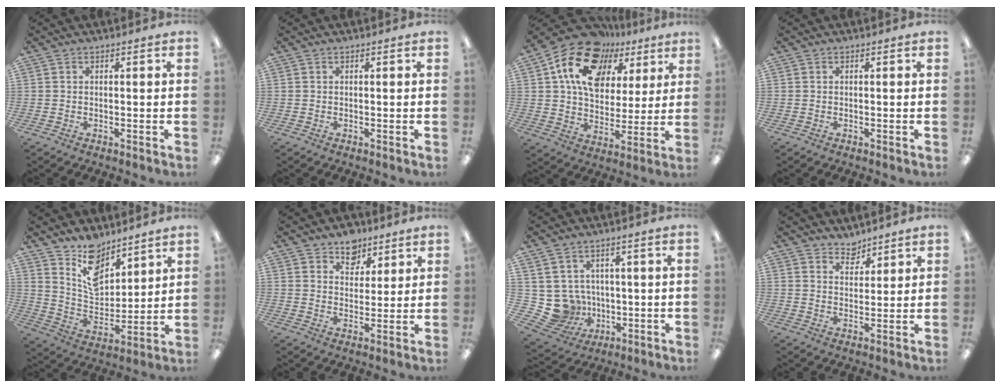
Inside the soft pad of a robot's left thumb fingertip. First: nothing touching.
{"total": 0.0}
{"total": 17.7, "force": [9.9, 12.1, 8.3], "torque": [-0.151, -0.044, 0.181]}
{"total": 0.0}
{"total": 11.7, "force": [8.8, 6.2, 4.6], "torque": [-0.074, -0.062, 0.166]}
{"total": 7.4, "force": [5.4, 4.8, 1.3], "torque": [-0.009, -0.031, 0.098]}
{"total": 8.4, "force": [0.2, 8.2, 1.9], "torque": [-0.085, -0.011, 0.015]}
{"total": 4.4, "force": [4.0, 1.7, 0.2], "torque": [0.002, -0.027, 0.074]}